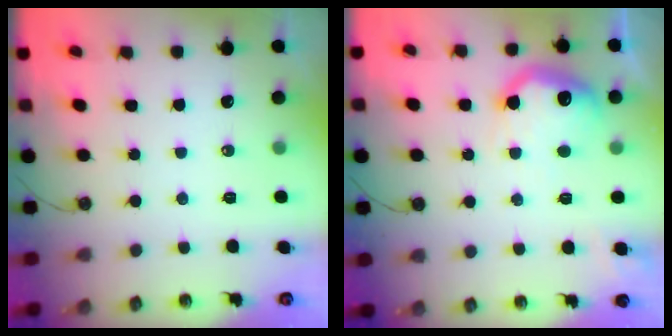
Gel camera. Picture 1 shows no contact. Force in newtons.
{"total": 15.2, "press": 15.2, "slide": 0.9}